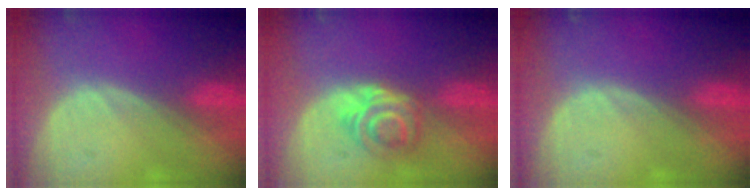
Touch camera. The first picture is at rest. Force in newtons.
{"total": 6.2, "press": 5.1, "slide": 3.6}
{"total": 0.0}